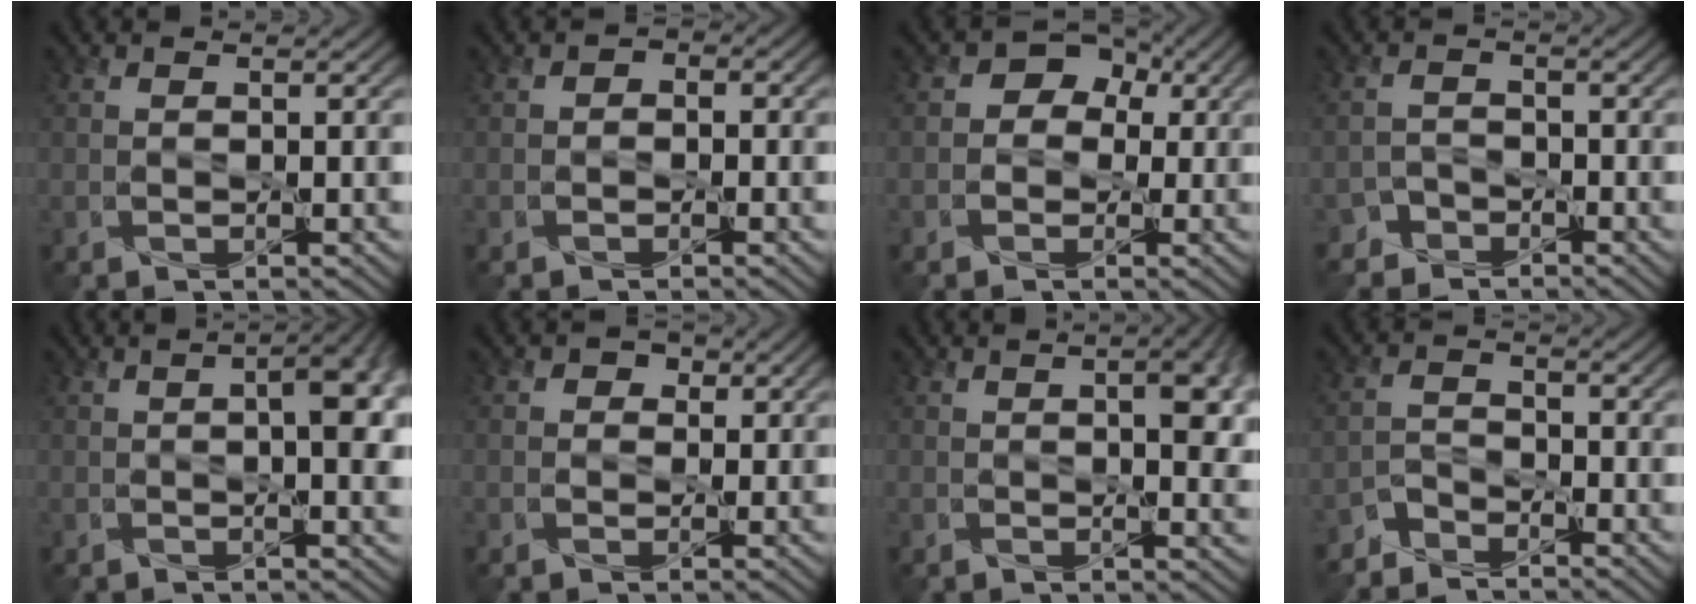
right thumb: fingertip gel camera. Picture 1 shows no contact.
{"total": 1.3, "force": [-0.6, 1.0, 0.4], "torque": [-0.003, 0.000, -0.015]}
{"total": 5.6, "force": [1.0, 4.9, 2.5], "torque": [-0.027, 0.022, -0.012]}
{"total": 2.4, "force": [-2.0, 1.3, -0.3], "torque": [0.017, 0.004, -0.047]}
{"total": 6.7, "force": [0.7, 2.2, 6.3], "torque": [-0.076, 0.009, 0.011]}
{"total": 2.0, "force": [0.7, 1.7, 0.8], "torque": [-0.007, -0.003, 0.001]}
{"total": 6.5, "force": [1.2, 2.4, 5.9], "torque": [-0.067, 0.003, 0.022]}
{"total": 3.4, "force": [-3.2, 1.1, 0.3], "torque": [-0.006, -0.001, -0.076]}